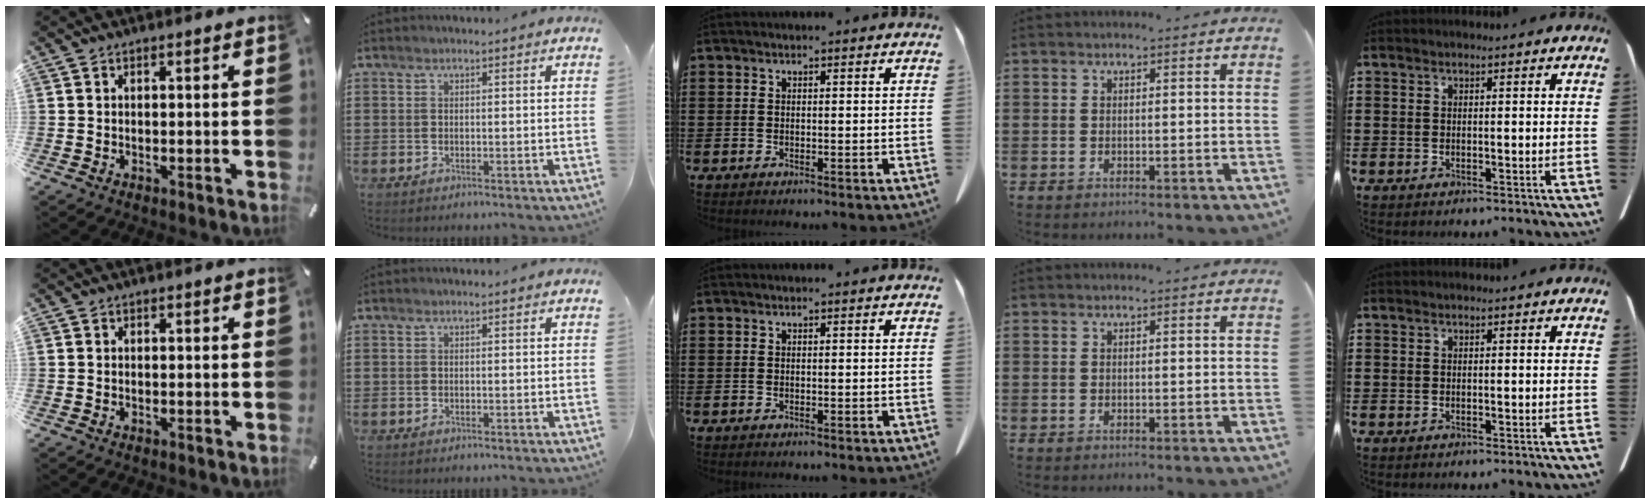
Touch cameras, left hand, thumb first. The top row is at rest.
{}